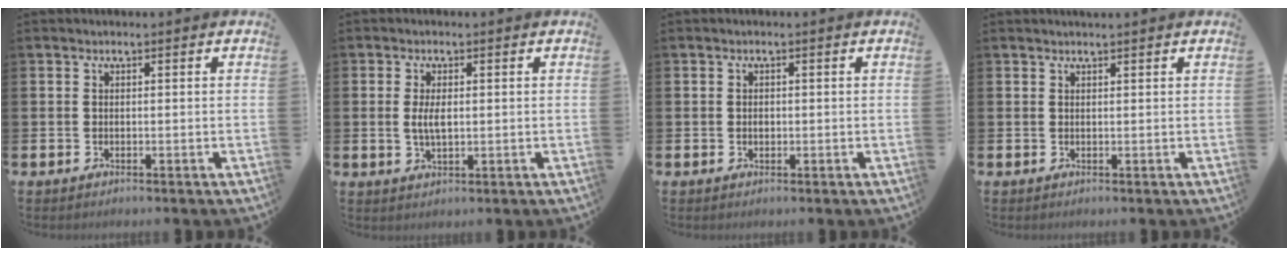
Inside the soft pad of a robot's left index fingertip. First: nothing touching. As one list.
[{"total": 3.0, "force": [0.2, 1.3, 2.7], "torque": [-0.046, 0.002, 0.000]}, {"total": 0.9, "force": [-0.1, 0.7, 0.5], "torque": [-0.003, 0.003, -0.005]}, {"total": 0.8, "force": [0.8, -0.1, 0.2], "torque": [-0.002, 0.000, 0.015]}]